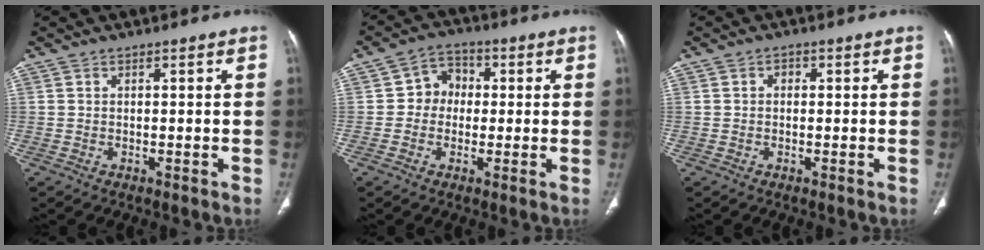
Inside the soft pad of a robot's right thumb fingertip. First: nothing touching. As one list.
[{"total": 6.0, "force": [0.2, 5.3, 2.8], "torque": [-0.017, 0.015, -0.009]}, {"total": 1.1, "force": [0.1, 0.9, 0.6], "torque": [-0.004, 0.005, -0.002]}]